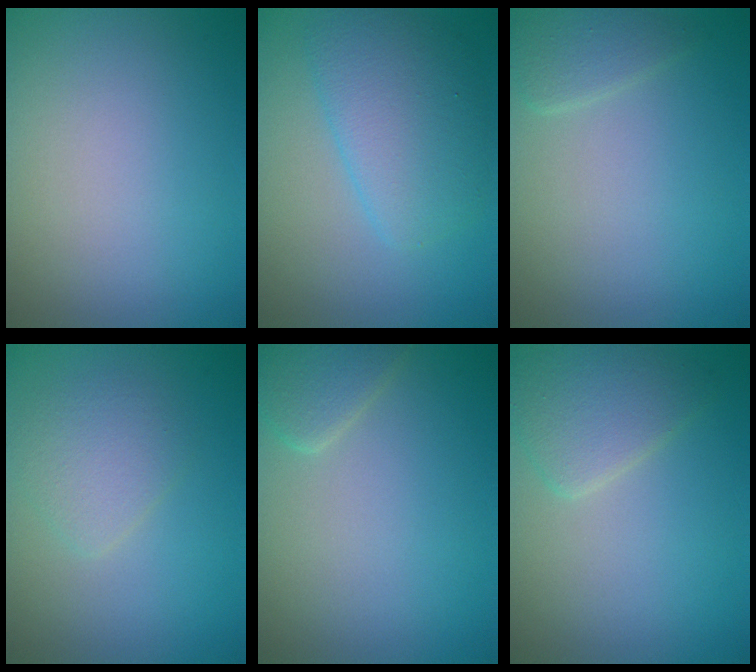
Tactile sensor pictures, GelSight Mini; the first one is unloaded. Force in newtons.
{"total": 5.0, "press": 5.0, "slide": 0.2}
{"total": 1.4, "press": 1.3, "slide": 0.1}
{"total": 2.3, "press": 2.3, "slide": 0.1}
{"total": 1.9, "press": 1.9, "slide": 0.1}
{"total": 2.9, "press": 2.9, "slide": 0.1}